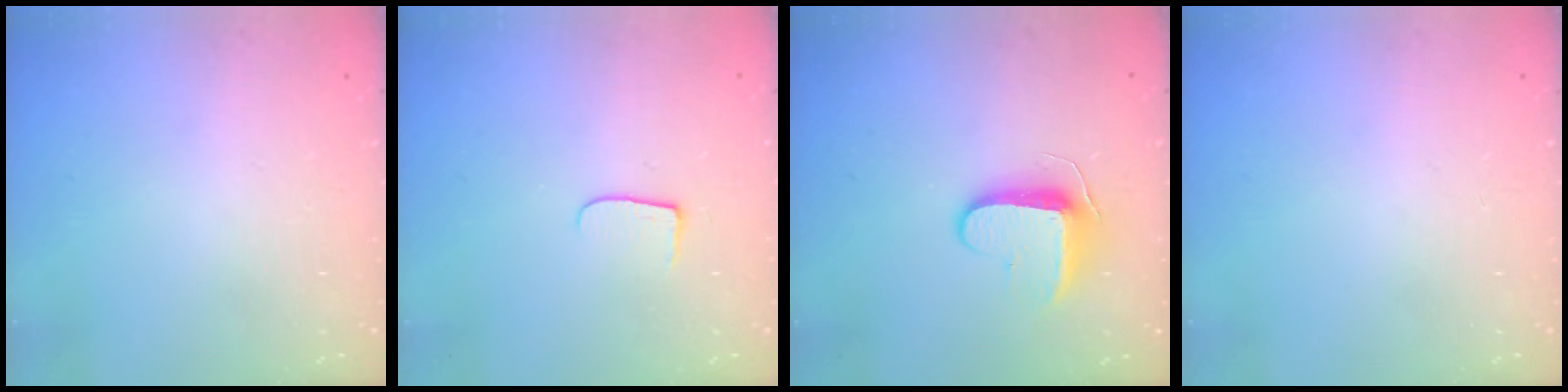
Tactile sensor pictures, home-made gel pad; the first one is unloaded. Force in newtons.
{"total": 6.0, "press": 6.0, "slide": 0.6}
{"total": 9.1, "press": 9.1, "slide": 0.8}
{"total": 0.0}